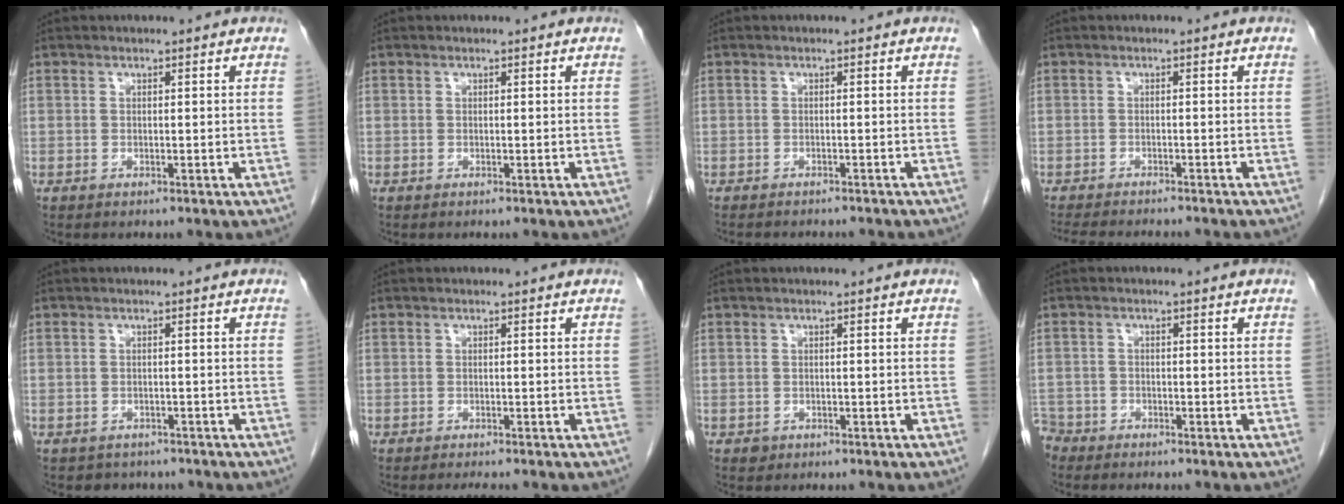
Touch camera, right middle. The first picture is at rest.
{"total": 0.0}
{"total": 7.1, "force": [-6.3, 1.6, 2.8], "torque": [-0.032, -0.005, -0.073]}
{"total": 10.5, "force": [-9.4, 1.4, 4.4], "torque": [-0.061, -0.016, -0.126]}
{"total": 3.8, "force": [-3.2, 2.1, 0.3], "torque": [-0.010, 0.007, -0.038]}
{"total": 2.2, "force": [-1.9, 0.2, 1.0], "torque": [-0.013, -0.003, -0.023]}
{"total": 0.8, "force": [-0.4, 0.7, 0.1], "torque": [-0.002, 0.002, -0.005]}
{"total": 3.4, "force": [-3.1, 1.4, -0.3], "torque": [0.005, -0.001, -0.062]}